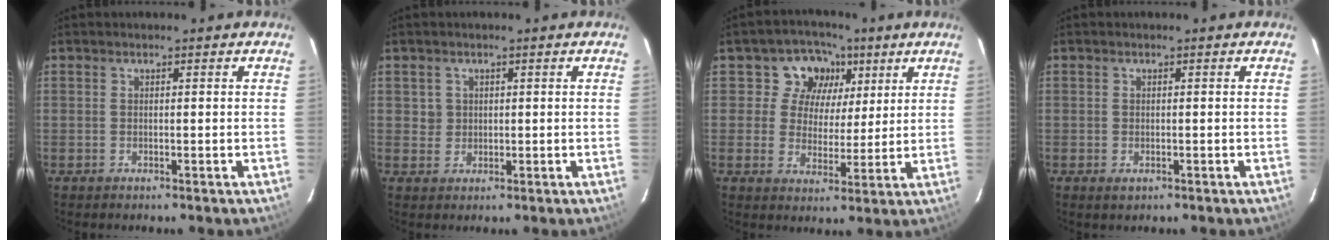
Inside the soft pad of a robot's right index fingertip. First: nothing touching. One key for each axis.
{"total": 2.1, "fx": 0.5, "fy": 2.1, "fz": 0.2, "tx": 0.005, "ty": 0.008, "tz": 0.009}
{"total": 9.1, "fx": 3.9, "fy": 7.9, "fz": 2.2, "tx": -0.034, "ty": 0.005, "tz": 0.056}
{"total": 1.5, "fx": -0.7, "fy": 1.0, "fz": 0.9, "tx": -0.015, "ty": -0.004, "tz": -0.009}